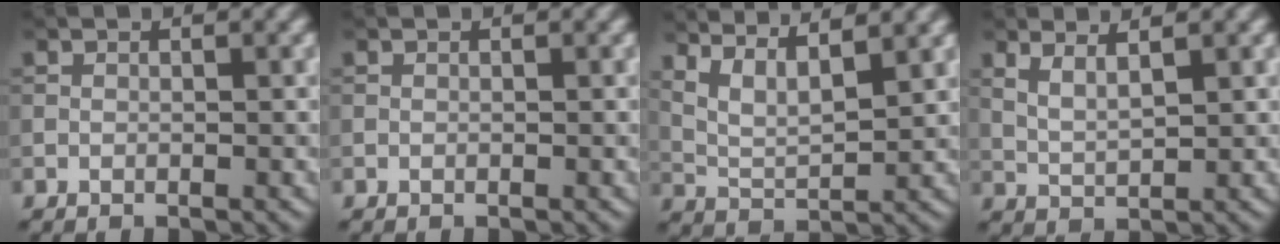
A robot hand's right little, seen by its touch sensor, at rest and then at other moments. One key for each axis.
{"total": 0.0}
{"total": 6.2, "fx": 4.7, "fy": 1.7, "fz": 3.6, "tx": -0.067, "ty": 0.014, "tz": 0.072}
{"total": 2.3, "fx": 1.6, "fy": 0.5, "fz": 1.7, "tx": -0.035, "ty": -0.003, "tz": 0.032}